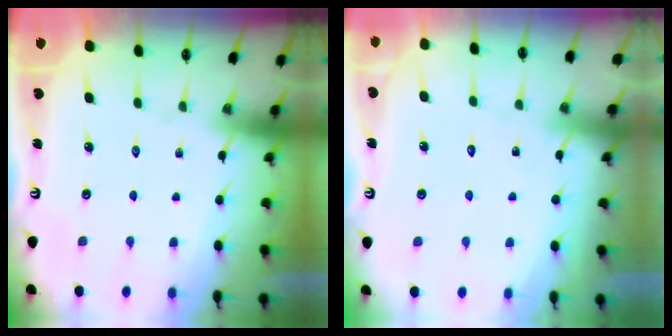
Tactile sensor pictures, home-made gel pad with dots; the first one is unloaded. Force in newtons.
{"total": 7.1, "press": 7.1, "slide": 0.5}